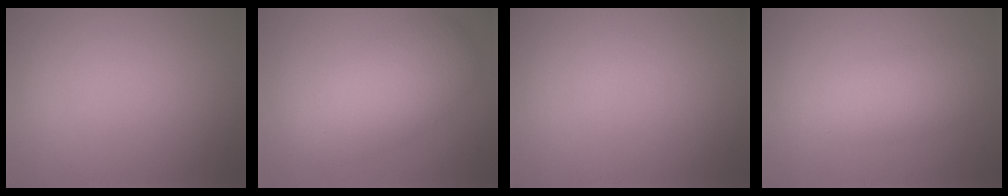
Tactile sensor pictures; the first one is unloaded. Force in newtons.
{"total": 6.2, "press": 6.2, "slide": 0.2}
{"total": 0.0}
{"total": 3.6, "press": 3.6, "slide": 0.1}